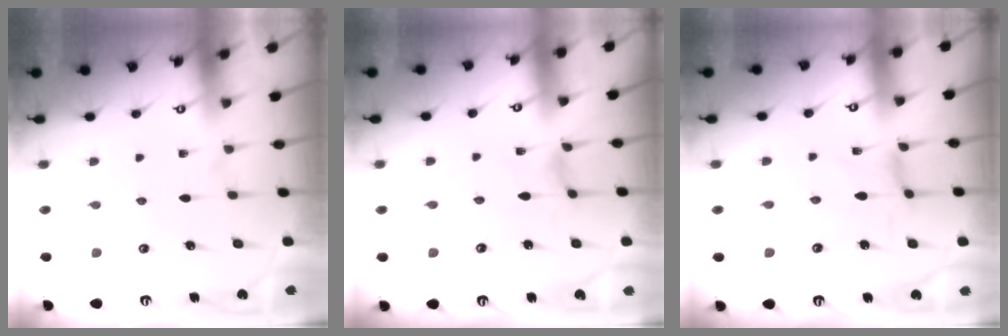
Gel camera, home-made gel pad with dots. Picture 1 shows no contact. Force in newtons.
{"total": 0.0}
{"total": 0.0}